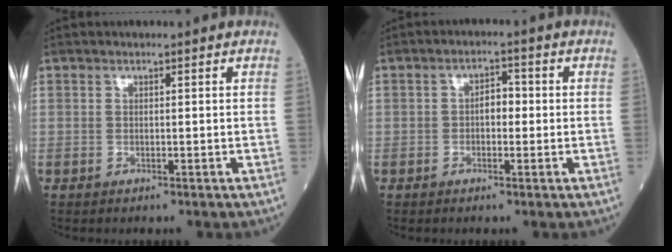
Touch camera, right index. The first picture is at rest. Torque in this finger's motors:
{"motor_torque": [0.47, -0.09, 0.27, 0.06]}